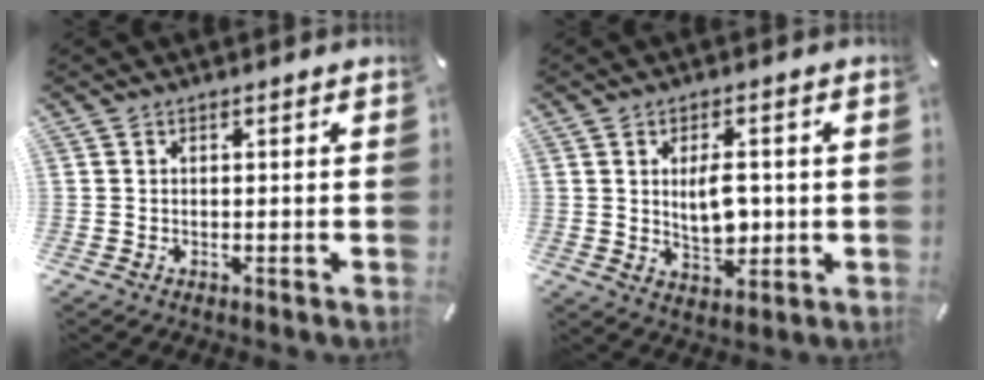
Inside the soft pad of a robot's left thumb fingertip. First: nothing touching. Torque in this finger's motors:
{"motor_torque": [0.35, 0.40, 0.46, -0.37, 0.04]}